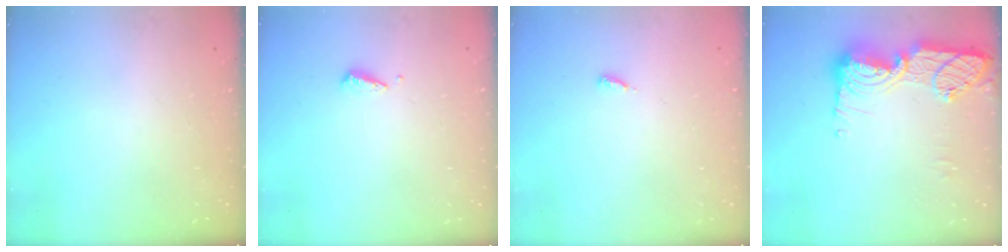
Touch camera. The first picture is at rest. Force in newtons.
{"total": 2.9, "press": 2.9, "slide": 0.4}
{"total": 2.9, "press": 2.9, "slide": 0.2}
{"total": 16.5, "press": 16.4, "slide": 1.2}